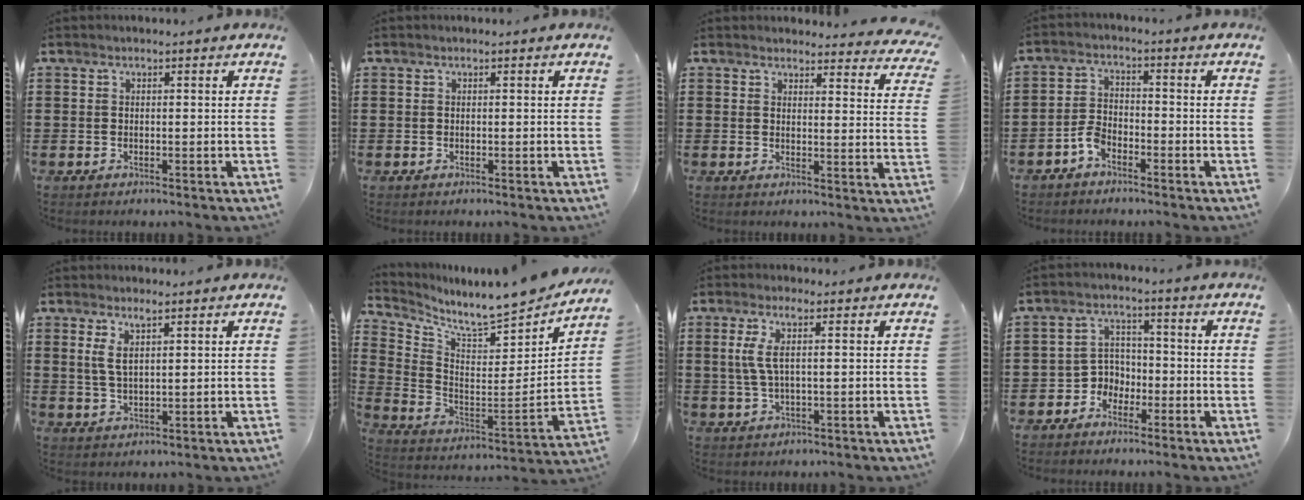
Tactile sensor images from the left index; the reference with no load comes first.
{"total": 0.0}
{"total": 3.5, "force": [3.3, 0.5, 0.8], "torque": [-0.014, -0.018, 0.058]}
{"total": 3.4, "force": [-2.4, 1.6, 1.7], "torque": [-0.048, 0.003, -0.052]}
{"total": 3.8, "force": [1.9, 1.2, 3.0], "torque": [-0.065, 0.004, 0.033]}
{"total": 6.9, "force": [6.5, -0.1, 2.5], "torque": [-0.068, -0.073, 0.101]}
{"total": 3.9, "force": [0.6, 0.4, 3.9], "torque": [-0.096, -0.010, 0.001]}
{"total": 3.9, "force": [-2.6, 2.9, 0.7], "torque": [-0.025, 0.007, -0.056]}